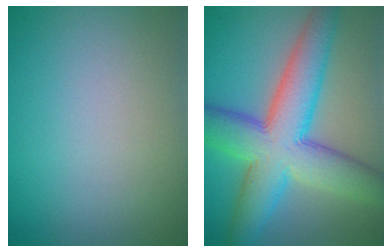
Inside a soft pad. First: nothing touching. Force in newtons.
{"total": 10.3, "press": 10.3, "slide": 0.2}